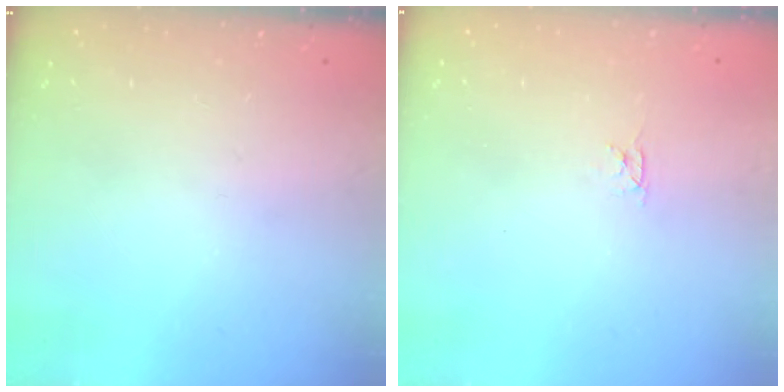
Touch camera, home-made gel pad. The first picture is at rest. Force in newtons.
{"total": 2.8, "press": 2.8, "slide": 0.3}